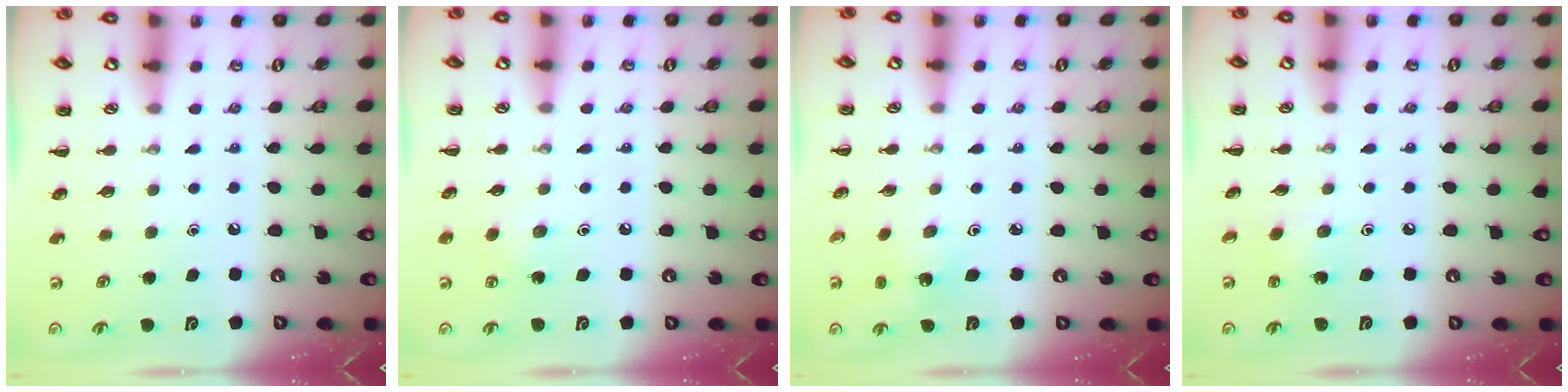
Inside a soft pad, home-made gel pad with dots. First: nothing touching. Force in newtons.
{"total": 5.9, "press": 5.6, "slide": 1.8}
{"total": 2.3, "press": 2.2, "slide": 0.7}
{"total": 2.1, "press": 2.0, "slide": 0.8}